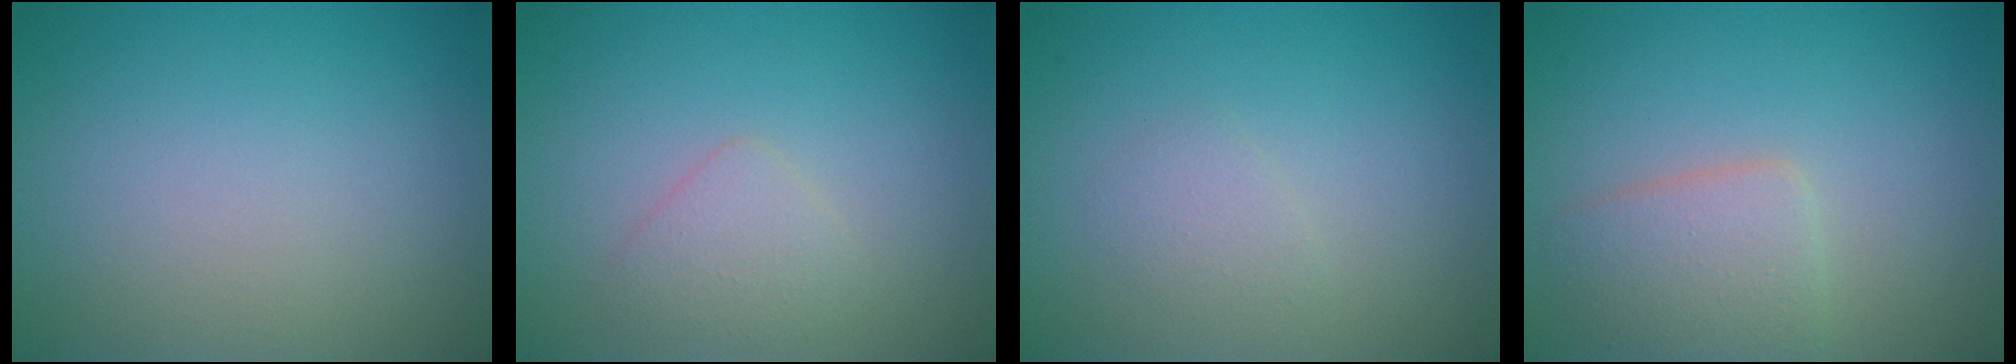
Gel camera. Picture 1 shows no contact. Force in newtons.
{"total": 1.8, "press": 1.8, "slide": 0.0}
{"total": 1.1, "press": 1.1, "slide": 0.0}
{"total": 3.1, "press": 3.1, "slide": 0.2}